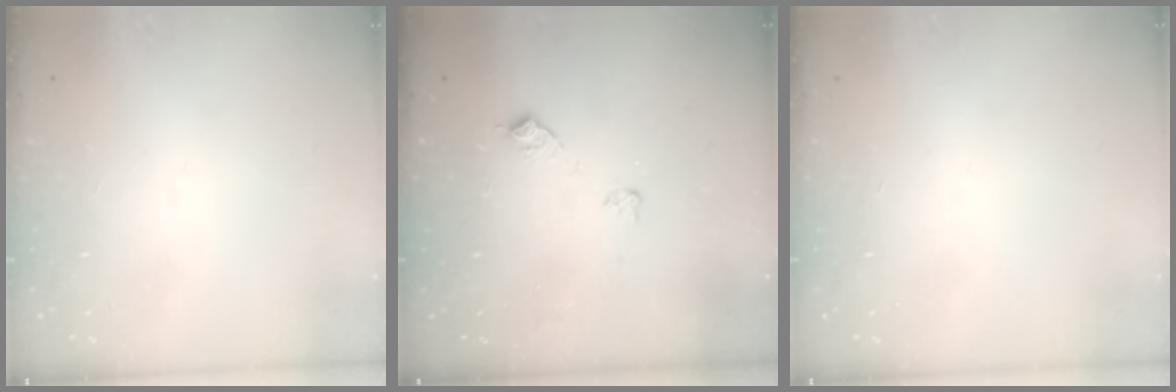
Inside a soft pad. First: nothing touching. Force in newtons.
{"total": 7.1, "press": 7.0, "slide": 0.8}
{"total": 0.0}